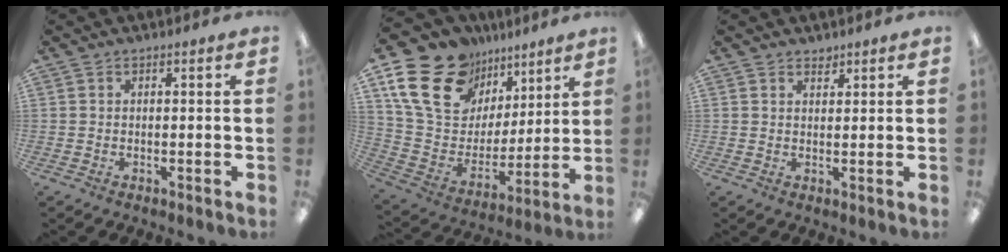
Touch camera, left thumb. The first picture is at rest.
{"total": 22.1, "force": [12.8, 14.9, 10.2], "torque": [-0.199, -0.065, 0.248]}
{"total": 1.9, "force": [1.7, 0.8, 0.3], "torque": [0.010, -0.010, 0.029]}